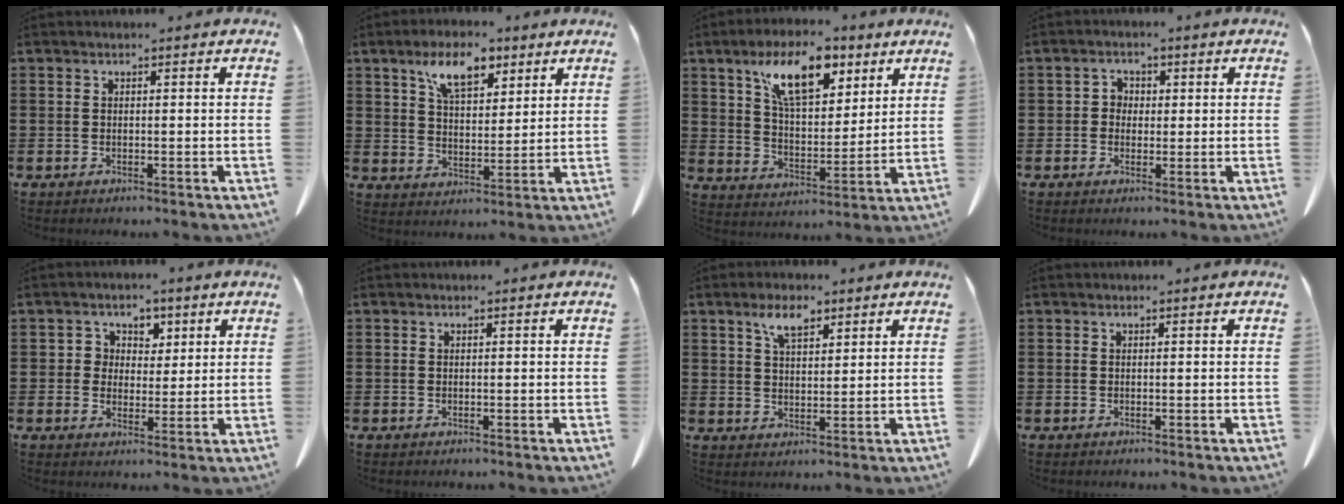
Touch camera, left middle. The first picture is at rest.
{"total": 8.4, "force": [5.6, 3.8, 5.0], "torque": [-0.099, -0.005, 0.099]}
{"total": 11.8, "force": [7.1, 5.0, 7.9], "torque": [-0.150, -0.010, 0.126]}
{"total": 1.9, "force": [0.2, 1.7, 0.7], "torque": [-0.023, 0.008, 0.002]}
{"total": 3.6, "force": [1.5, 3.3, 0.3], "torque": [-0.020, 0.010, 0.024]}
{"total": 0.0}
{"total": 5.2, "force": [3.3, 2.3, 3.3], "torque": [-0.066, 0.004, 0.058]}
{"total": 0.0}